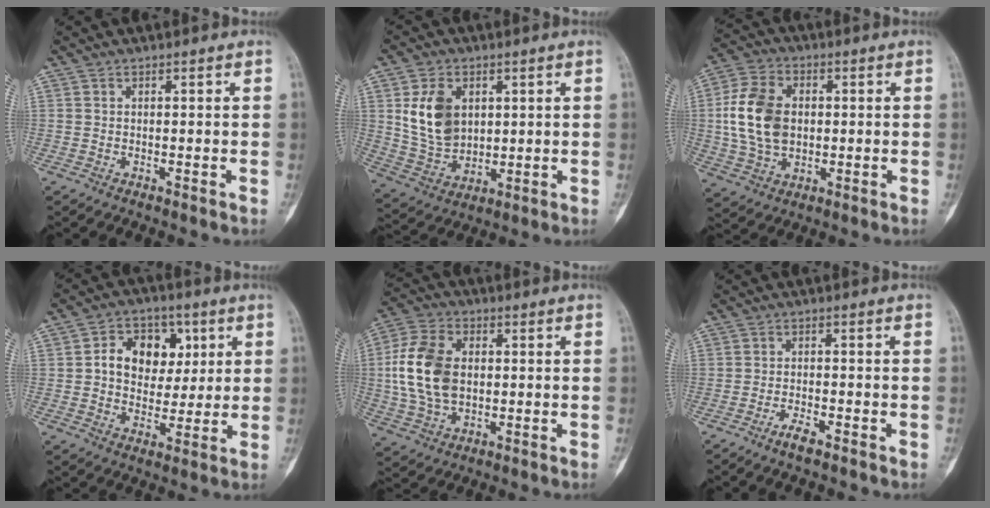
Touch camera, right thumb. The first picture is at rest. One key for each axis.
{"total": 11.7, "fx": 2.9, "fy": 8.4, "fz": 7.6, "tx": -0.119, "ty": -0.016, "tz": 0.067}
{"total": 13.7, "fx": 0.5, "fy": 9.7, "fz": 9.7, "tx": -0.177, "ty": 0.009, "tz": 0.011}
{"total": 12.0, "fx": 2.7, "fy": 9.2, "fz": 7.2, "tx": -0.060, "ty": 0.005, "tz": 0.043}
{"total": 14.6, "fx": 0.5, "fy": 9.9, "fz": 10.8, "tx": -0.207, "ty": 0.011, "tz": 0.010}
{"total": 2.9, "fx": -2.1, "fy": 0.8, "fz": 1.9, "tx": -0.038, "ty": 0.010, "tz": -0.041}